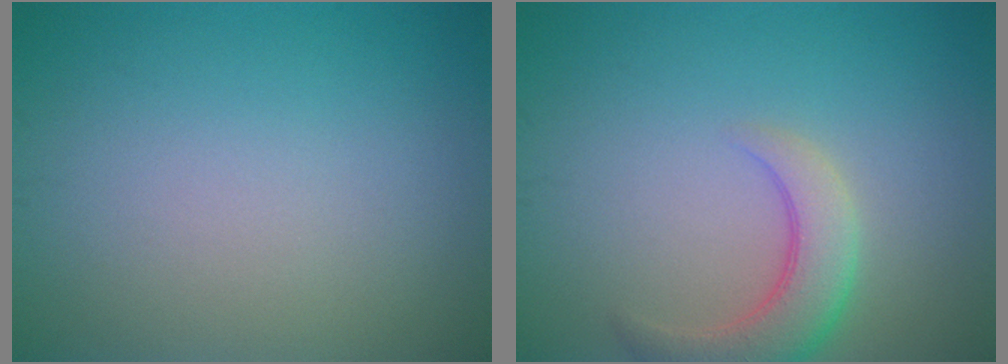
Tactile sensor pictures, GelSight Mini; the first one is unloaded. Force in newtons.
{"total": 4.2, "press": 4.2, "slide": 0.4}